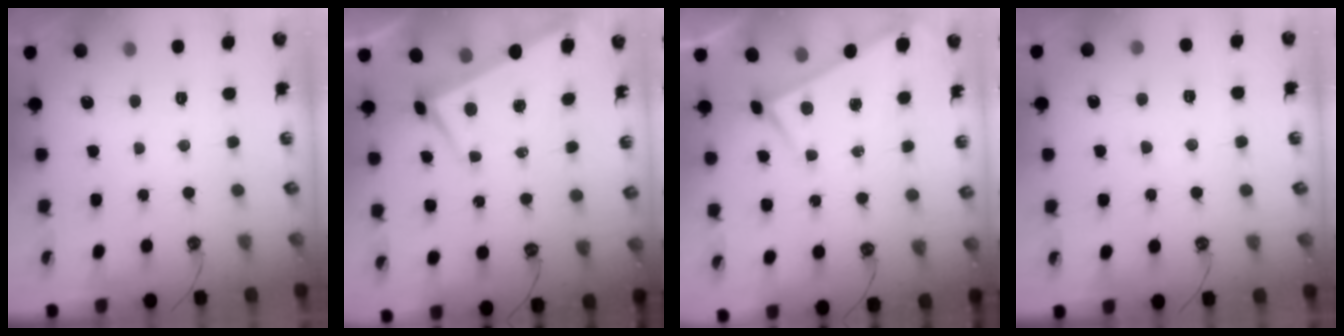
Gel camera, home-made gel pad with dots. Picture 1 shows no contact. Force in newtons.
{"total": 2.7, "press": 2.5, "slide": 0.9}
{"total": 4.5, "press": 4.5, "slide": 0.3}
{"total": 2.8, "press": 2.7, "slide": 0.7}